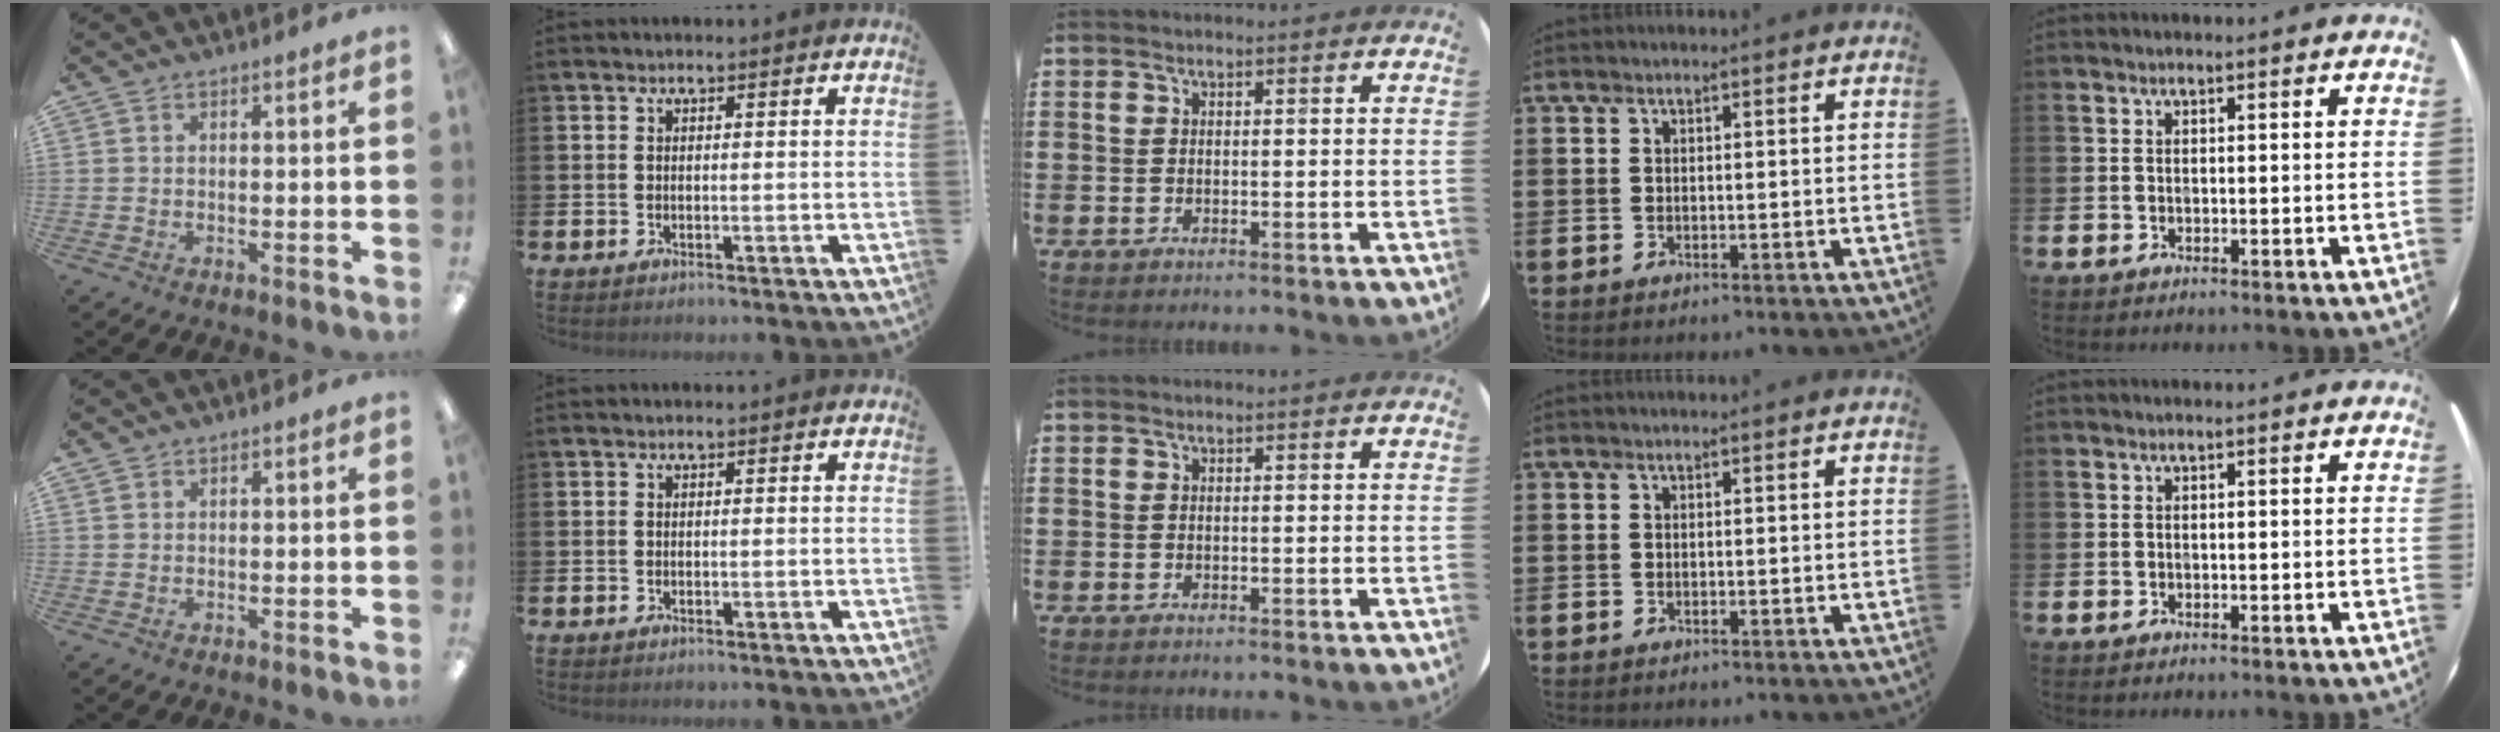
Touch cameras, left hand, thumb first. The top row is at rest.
{"thumb": {"total": 0.5, "force": [0.5, 0.3, -0.1], "torque": [0.001, 0.001, 0.009]}}